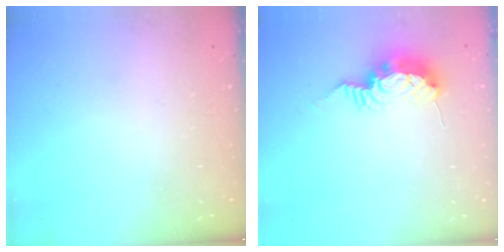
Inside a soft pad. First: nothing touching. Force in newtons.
{"total": 9.5, "press": 9.5, "slide": 0.8}